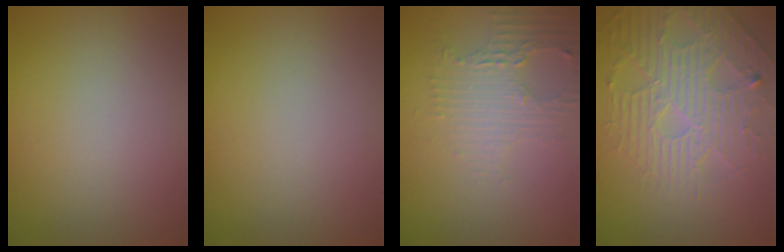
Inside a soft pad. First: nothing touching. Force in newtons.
{"total": 0.0}
{"total": 3.5, "press": 2.6, "slide": 2.4}
{"total": 4.2, "press": 4.2, "slide": 0.3}